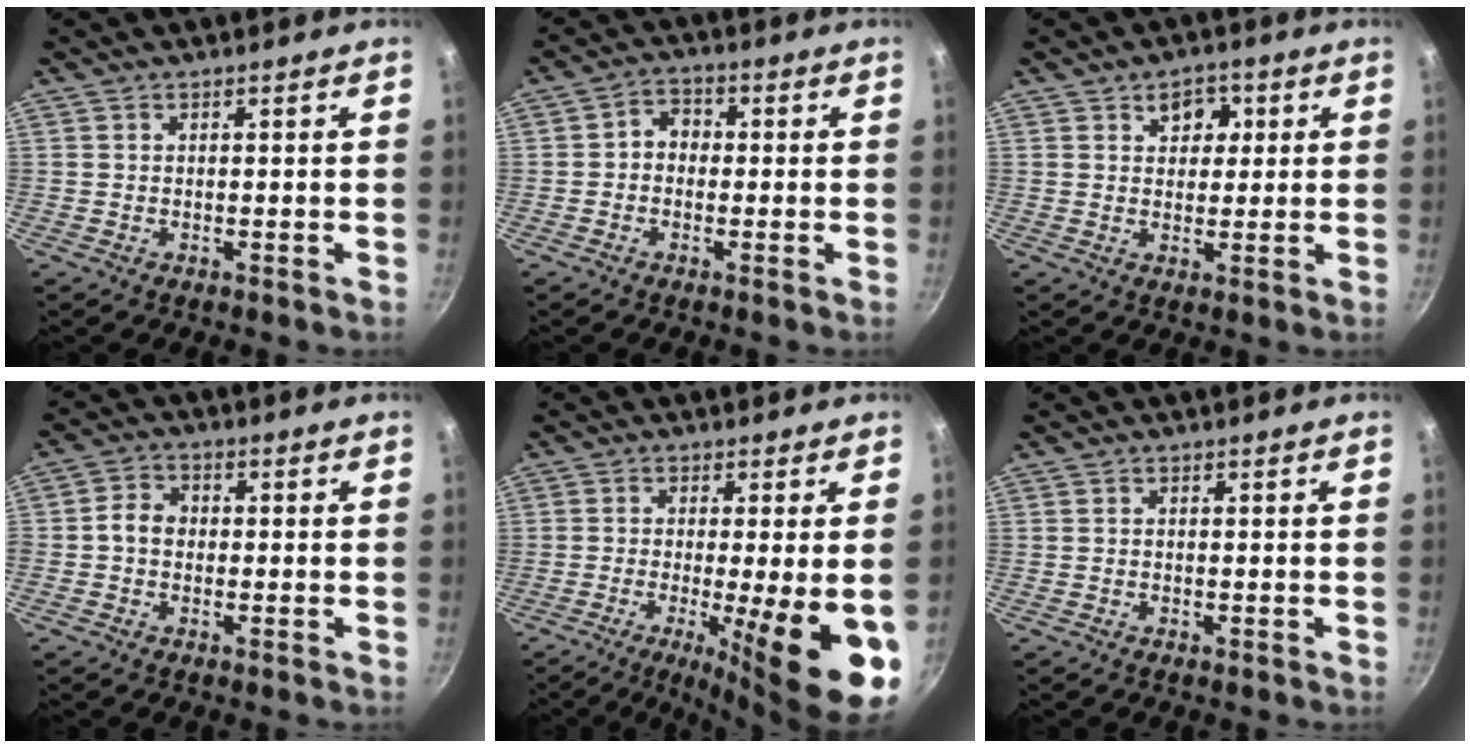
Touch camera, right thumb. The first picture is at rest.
{"total": 4.0, "force": [-0.3, 3.4, 2.1], "torque": [-0.011, 0.012, -0.015]}
{"total": 5.2, "force": [1.9, 3.9, 2.8], "torque": [-0.005, -0.005, 0.025]}
{"total": 4.3, "force": [-0.5, 3.3, 2.6], "torque": [-0.040, 0.015, -0.023]}
{"total": 14.7, "force": [-3.9, 2.6, 14.0], "torque": [-0.202, -0.012, -0.052]}
{"total": 0.0}